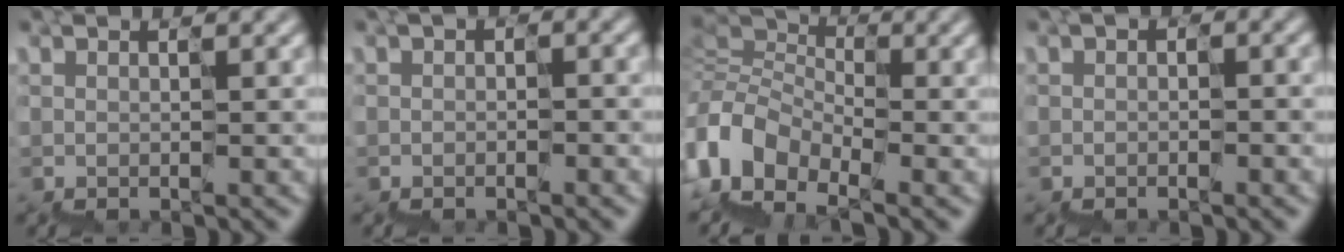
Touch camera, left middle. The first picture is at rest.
{"total": 1.0, "force": [-0.7, 0.5, 0.6], "torque": [-0.003, 0.004, -0.014]}
{"total": 5.1, "force": [-4.5, 2.4, 0.2], "torque": [-0.014, 0.000, -0.106]}
{"total": 0.9, "force": [-0.8, 0.3, 0.3], "torque": [0.000, 0.002, -0.015]}